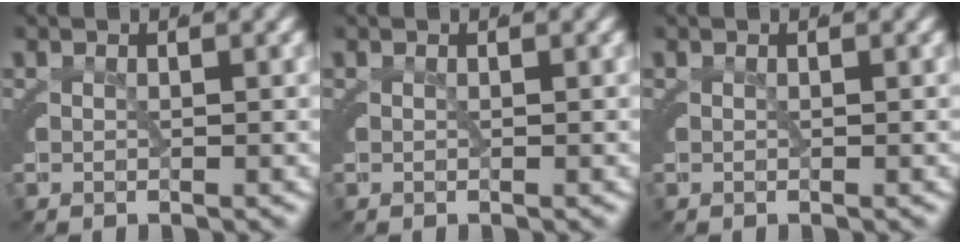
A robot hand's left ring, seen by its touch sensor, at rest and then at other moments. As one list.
[{"total": 0.0}, {"total": 0.0}]